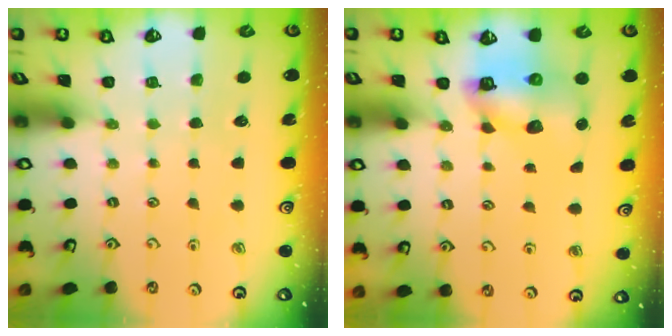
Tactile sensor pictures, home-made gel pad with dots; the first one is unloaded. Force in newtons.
{"total": 9.9, "press": 9.8, "slide": 1.3}